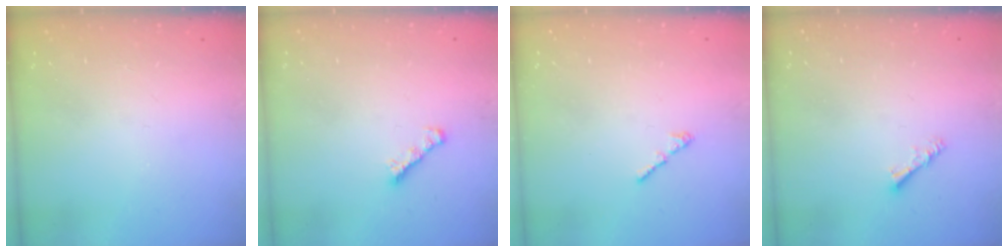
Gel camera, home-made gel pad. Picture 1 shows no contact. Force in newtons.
{"total": 1.6, "press": 1.4, "slide": 0.6}
{"total": 1.2, "press": 1.1, "slide": 0.5}
{"total": 3.2, "press": 3.2, "slide": 0.6}